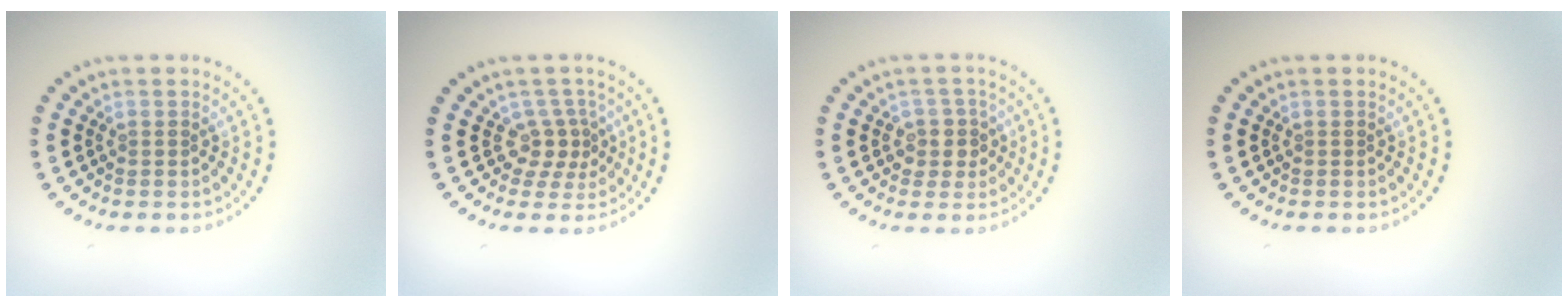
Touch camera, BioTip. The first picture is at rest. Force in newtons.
{"total": 2.5, "press": 1.6, "slide": 2.0}
{"total": 2.2, "press": 2.0, "slide": 0.9}
{"total": 0.0}